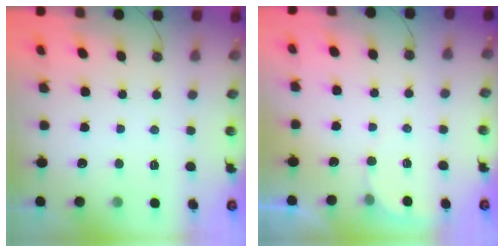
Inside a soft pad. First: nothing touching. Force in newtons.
{"total": 1.6, "press": 1.6, "slide": 0.0}